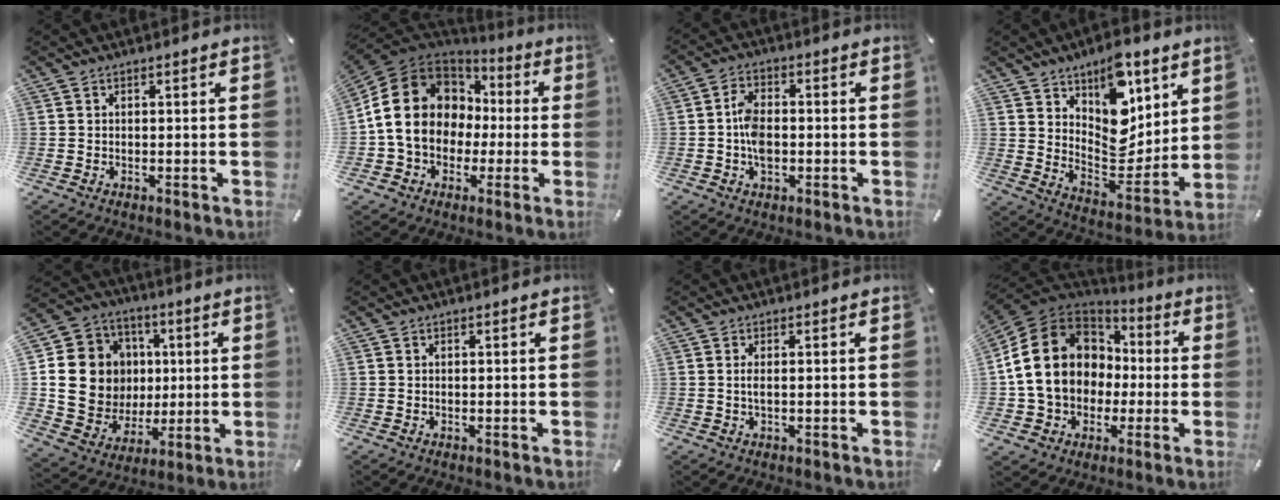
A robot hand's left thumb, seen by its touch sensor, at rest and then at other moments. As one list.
[{"total": 16.9, "force": [-1.6, 14.8, 8.0], "torque": [-0.169, 0.019, -0.026]}, {"total": 6.1, "force": [-1.0, 3.9, 4.5], "torque": [-0.092, 0.008, -0.019]}, {"total": 13.9, "force": [8.2, 8.9, 6.8], "torque": [-0.080, -0.080, 0.149]}, {"total": 17.2, "force": [1.8, 16.0, 6.0], "torque": [-0.116, -0.009, 0.054]}, {"total": 0.0}, {"total": 1.6, "force": [0.1, 0.3, 1.6], "torque": [-0.033, -0.004, 0.001]}, {"total": 18.6, "force": [-0.7, 16.1, 9.4], "torque": [-0.194, 0.017, -0.011]}]